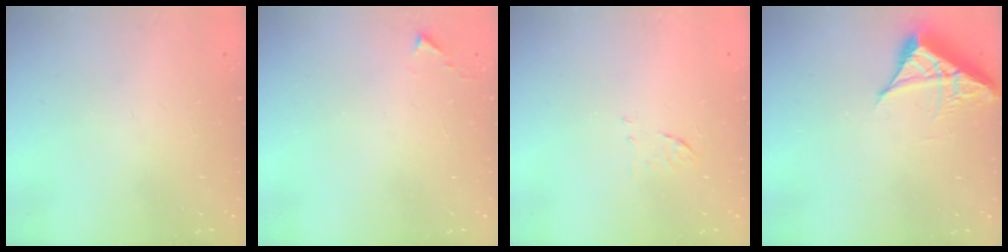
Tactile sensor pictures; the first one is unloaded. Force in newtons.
{"total": 2.7, "press": 2.7, "slide": 0.5}
{"total": 5.4, "press": 5.3, "slide": 1.0}
{"total": 6.9, "press": 6.8, "slide": 0.6}